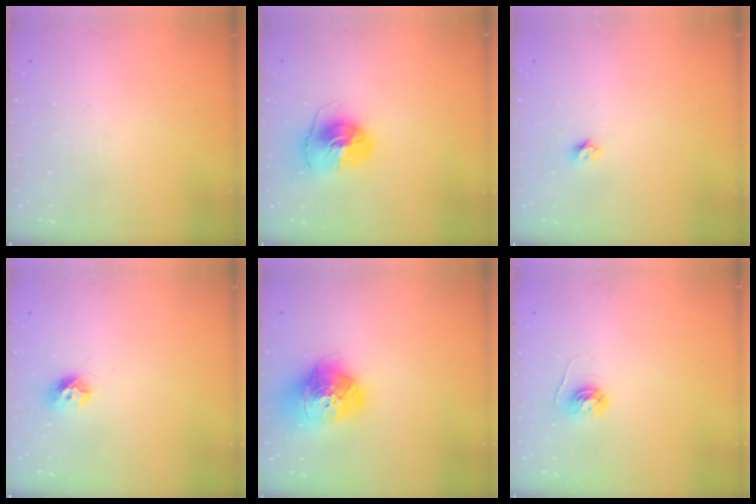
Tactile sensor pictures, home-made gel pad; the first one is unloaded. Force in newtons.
{"total": 8.6, "press": 8.6, "slide": 0.9}
{"total": 3.7, "press": 3.7, "slide": 0.2}
{"total": 7.3, "press": 7.2, "slide": 0.3}
{"total": 17.1, "press": 17.0, "slide": 2.2}
{"total": 4.7, "press": 4.6, "slide": 0.4}